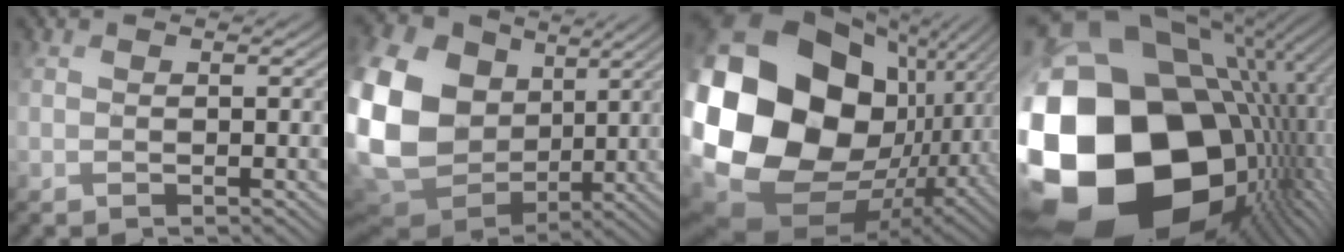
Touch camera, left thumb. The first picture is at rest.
{"total": 19.6, "force": [3.9, 15.7, 11.0], "torque": [-0.317, 0.006, 0.098]}
{"total": 22.7, "force": [2.3, 17.4, 14.4], "torque": [-0.350, -0.041, 0.079]}
{"total": 23.5, "force": [-2.6, 18.7, 14.0], "torque": [-0.303, -0.036, -0.059]}